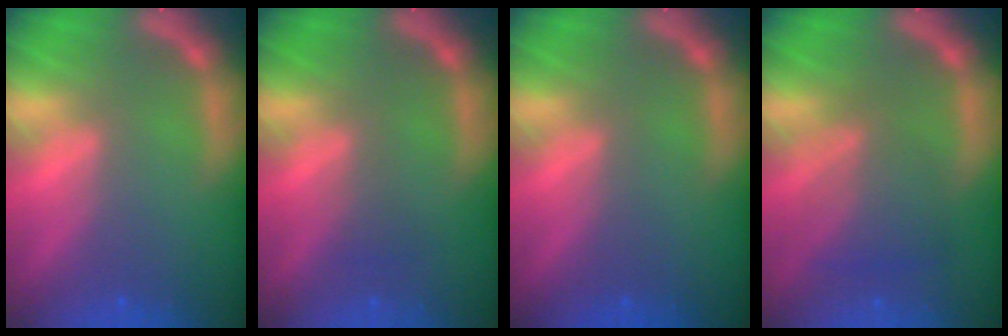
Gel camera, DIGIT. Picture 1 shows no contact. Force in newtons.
{"total": 1.0}
{"total": 0.0}
{"total": 4.6}